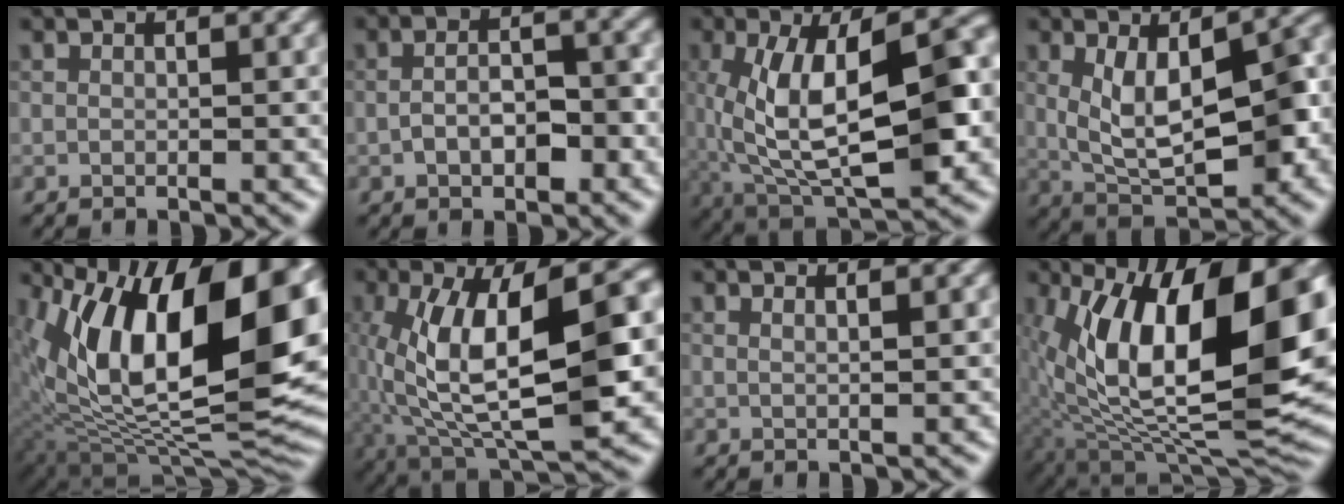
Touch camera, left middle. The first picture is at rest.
{"total": 3.5, "force": [-1.1, 1.7, 2.9], "torque": [-0.065, 0.003, -0.007]}
{"total": 11.6, "force": [-0.7, 4.9, 10.5], "torque": [-0.187, 0.000, -0.002]}
{"total": 9.5, "force": [-0.3, 4.4, 8.4], "torque": [-0.138, 0.001, 0.008]}
{"total": 17.6, "force": [4.3, 8.5, 14.8], "torque": [-0.225, 0.007, 0.087]}
{"total": 12.1, "force": [-1.3, 4.8, 11.0], "torque": [-0.197, 0.005, -0.019]}
{"total": 1.0, "force": [0.5, 0.4, 0.8], "torque": [-0.002, 0.005, 0.002]}
{"total": 17.3, "force": [2.5, 8.4, 14.9], "torque": [-0.248, 0.004, 0.054]}